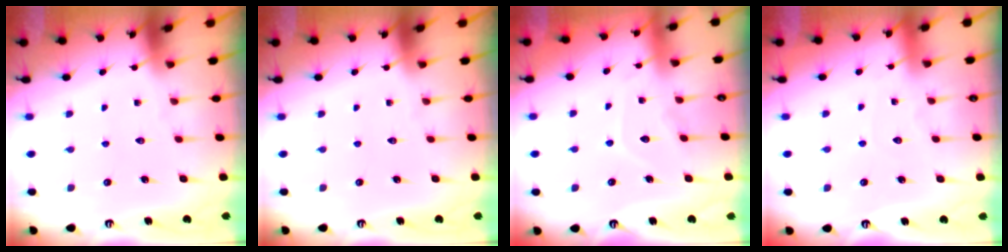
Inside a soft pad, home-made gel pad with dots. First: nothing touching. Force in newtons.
{"total": 0.0}
{"total": 6.6, "press": 6.6, "slide": 0.7}
{"total": 2.4, "press": 2.3, "slide": 0.2}